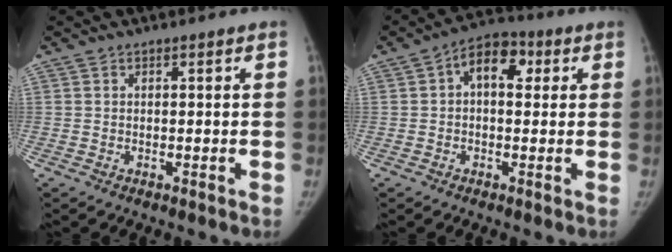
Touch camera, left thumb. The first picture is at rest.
{"total": 7.8, "force": [1.7, 5.0, 5.8], "torque": [-0.060, 0.020, 0.015]}